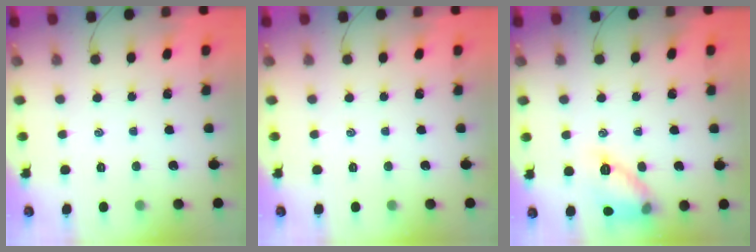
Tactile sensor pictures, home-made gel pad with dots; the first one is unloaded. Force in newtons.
{"total": 0.0}
{"total": 12.0, "press": 12.0, "slide": 0.4}